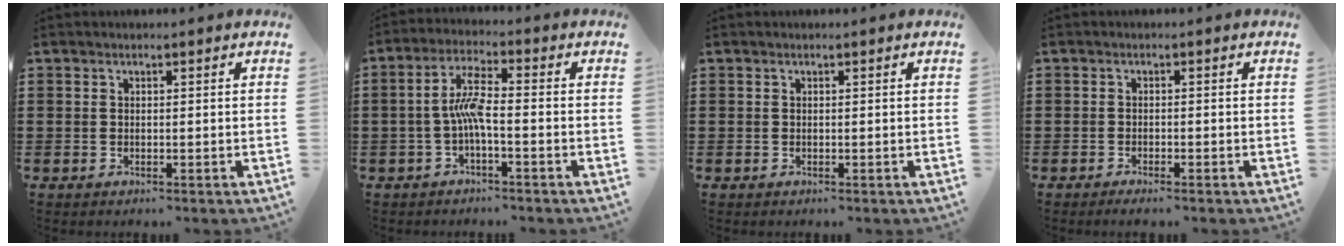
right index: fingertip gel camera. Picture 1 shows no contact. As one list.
[{"total": 5.7, "force": [-1.3, 1.2, 5.4], "torque": [-0.113, 0.002, -0.030]}, {"total": 0.0}, {"total": 1.0, "force": [-1.0, 0.0, 0.4], "torque": [-0.009, -0.002, -0.018]}]